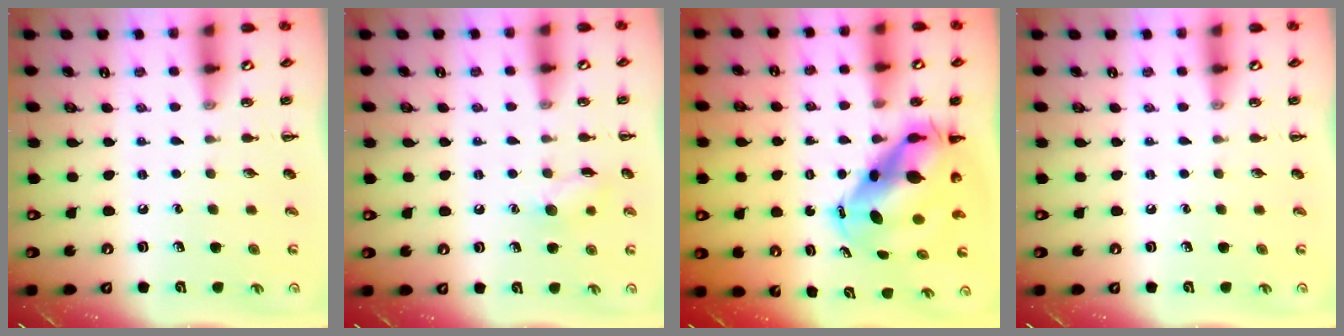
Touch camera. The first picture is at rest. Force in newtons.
{"total": 7.4, "press": 7.3, "slide": 0.8}
{"total": 10.6, "press": 10.2, "slide": 3.0}
{"total": 0.0}